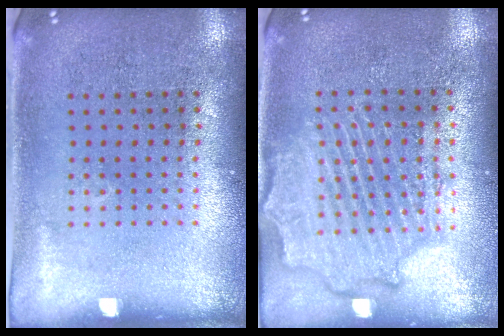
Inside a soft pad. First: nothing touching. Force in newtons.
{"total": 2.2, "press": 2.2, "slide": 0.6}